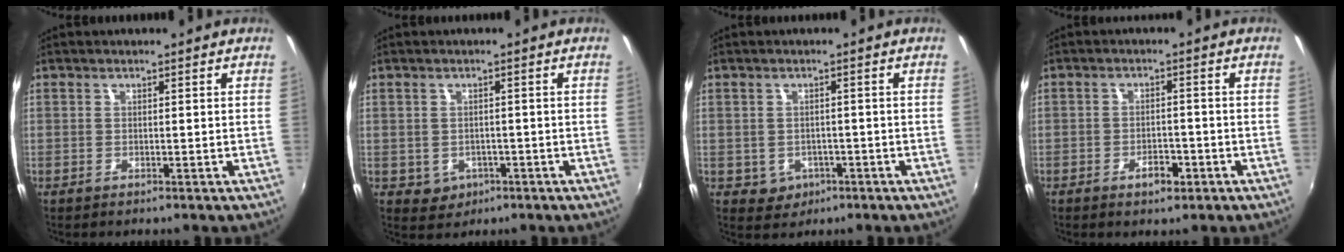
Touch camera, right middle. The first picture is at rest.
{"total": 3.6, "force": [-1.0, 3.3, 1.1], "torque": [-0.029, 0.001, -0.003]}
{"total": 3.6, "force": [-1.1, 3.3, 0.9], "torque": [-0.028, 0.002, -0.007]}
{"total": 3.6, "force": [-2.1, 1.9, 2.2], "torque": [-0.043, -0.001, -0.029]}